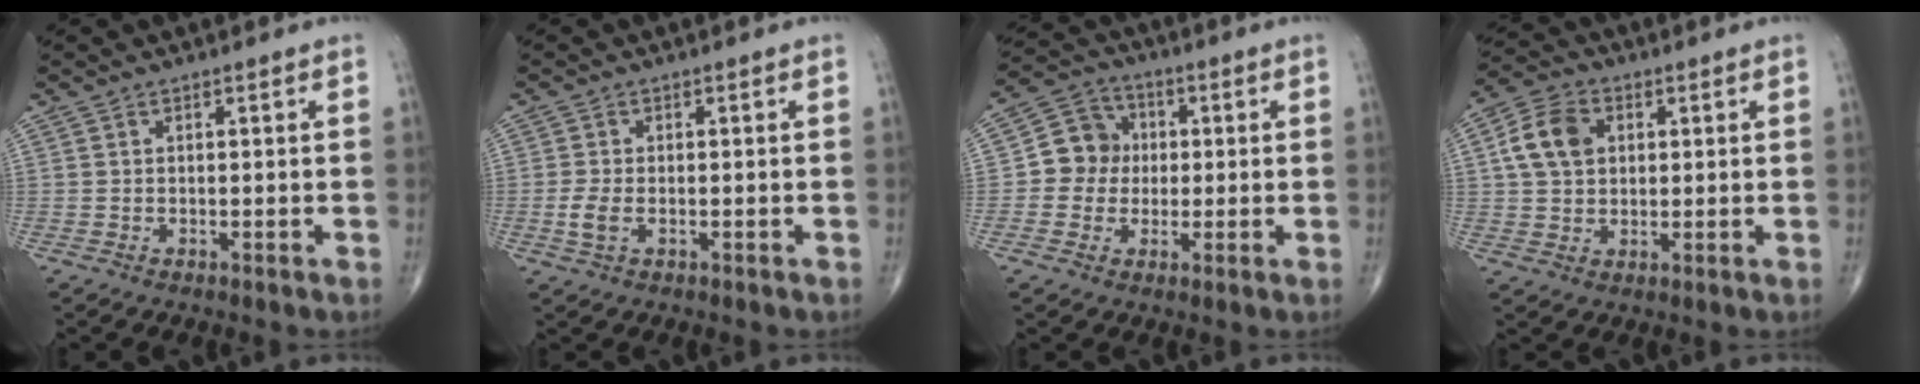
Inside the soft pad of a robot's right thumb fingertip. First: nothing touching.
{"total": 3.0, "force": [-0.7, 1.6, 2.4], "torque": [-0.059, -0.003, -0.016]}
{"total": 8.1, "force": [0.0, 7.5, 3.1], "torque": [-0.019, 0.019, -0.013]}
{"total": 8.8, "force": [2.0, 6.5, 5.6], "torque": [-0.095, 0.008, 0.032]}